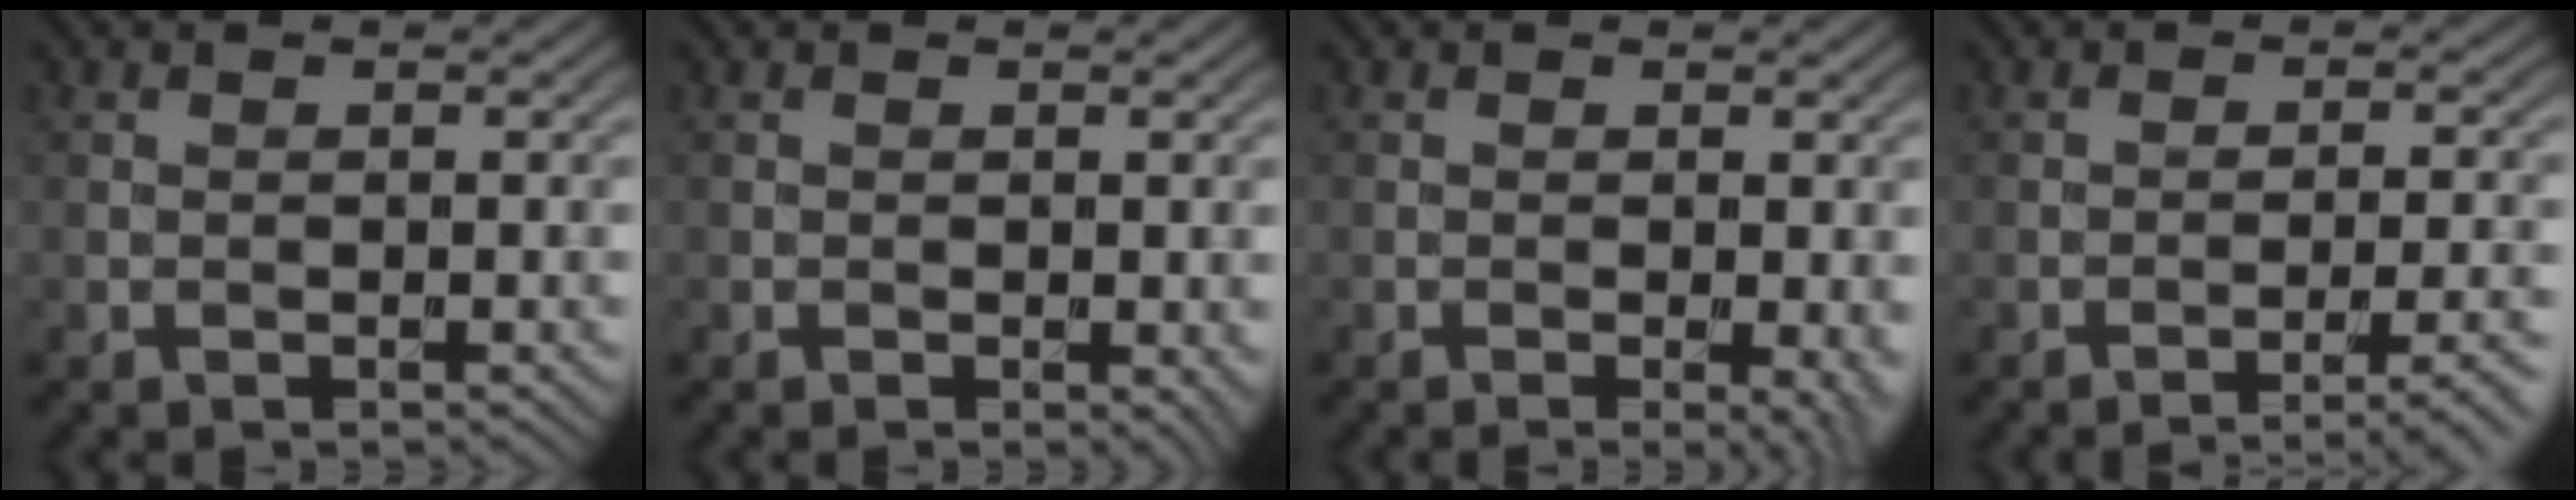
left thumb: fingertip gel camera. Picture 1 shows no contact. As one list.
[{"total": 1.3, "force": [-0.1, 0.7, 1.1], "torque": [-0.012, -0.008, -0.001]}, {"total": 3.1, "force": [-0.5, 0.7, 2.9], "torque": [-0.041, -0.007, -0.008]}, {"total": 4.7, "force": [-2.8, 0.7, 3.7], "torque": [-0.060, 0.009, -0.046]}]